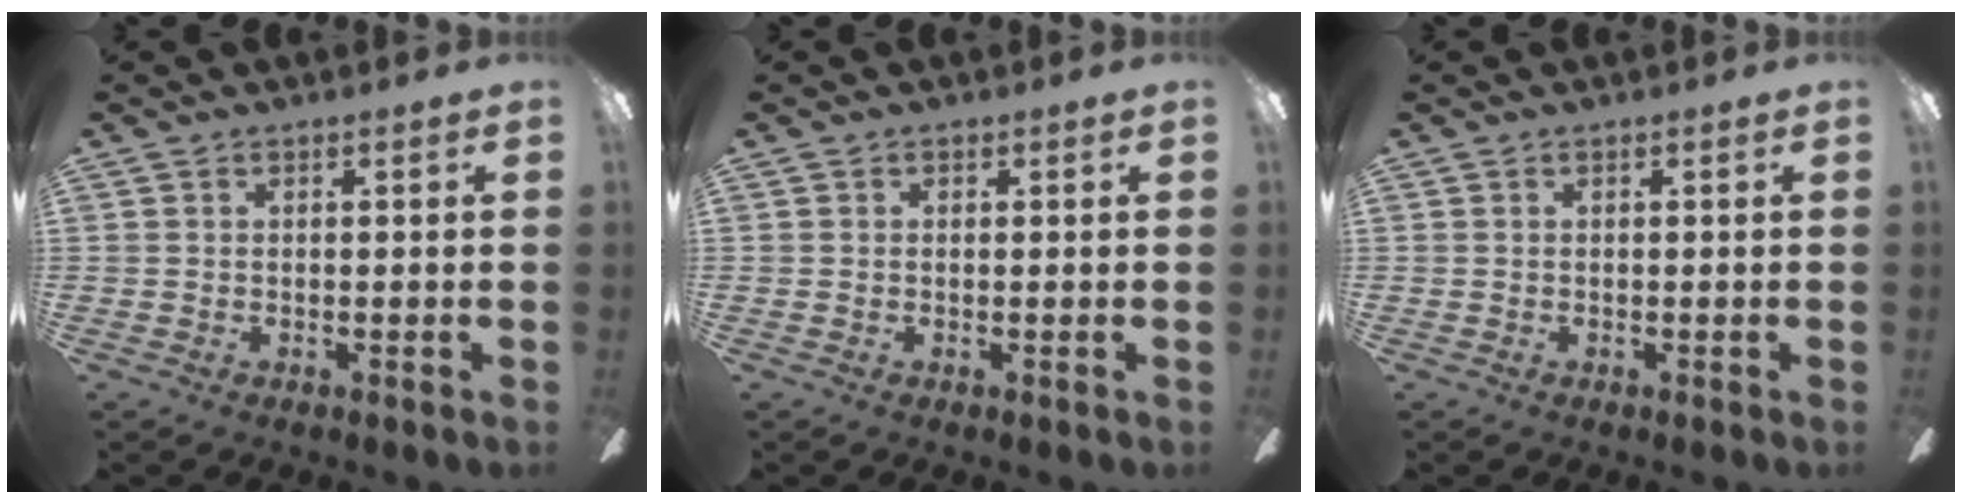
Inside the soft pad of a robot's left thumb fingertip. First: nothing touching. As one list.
[{"total": 0.0}, {"total": 0.0}]